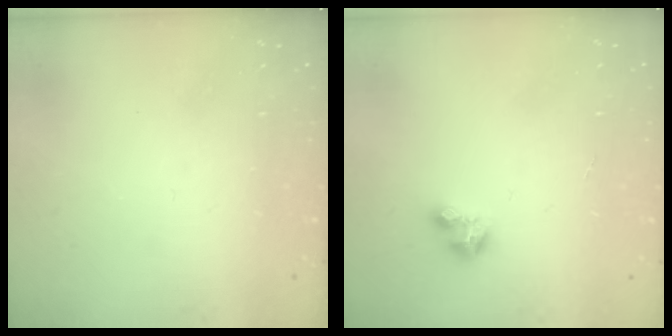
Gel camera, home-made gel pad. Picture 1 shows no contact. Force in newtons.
{"total": 2.8, "press": 2.8, "slide": 0.2}